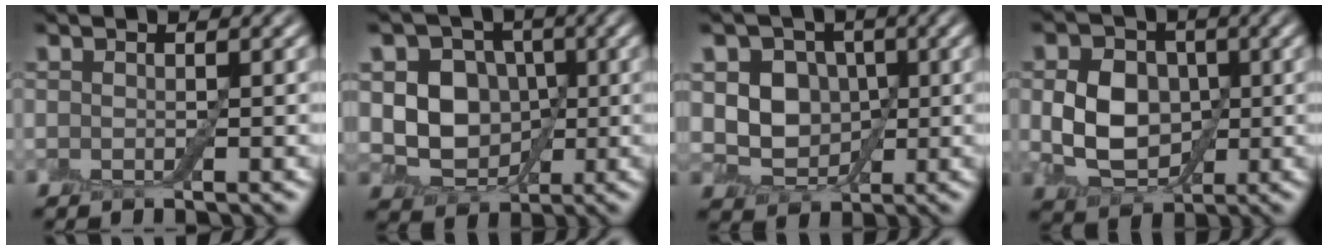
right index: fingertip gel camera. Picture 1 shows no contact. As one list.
[{"total": 6.2, "force": [0.4, 5.3, 3.2], "torque": [-0.039, 0.003, -0.007]}, {"total": 5.5, "force": [0.7, 4.6, 2.9], "torque": [-0.033, 0.007, -0.005]}, {"total": 5.5, "force": [0.0, 4.2, 3.6], "torque": [-0.070, -0.002, 0.001]}]